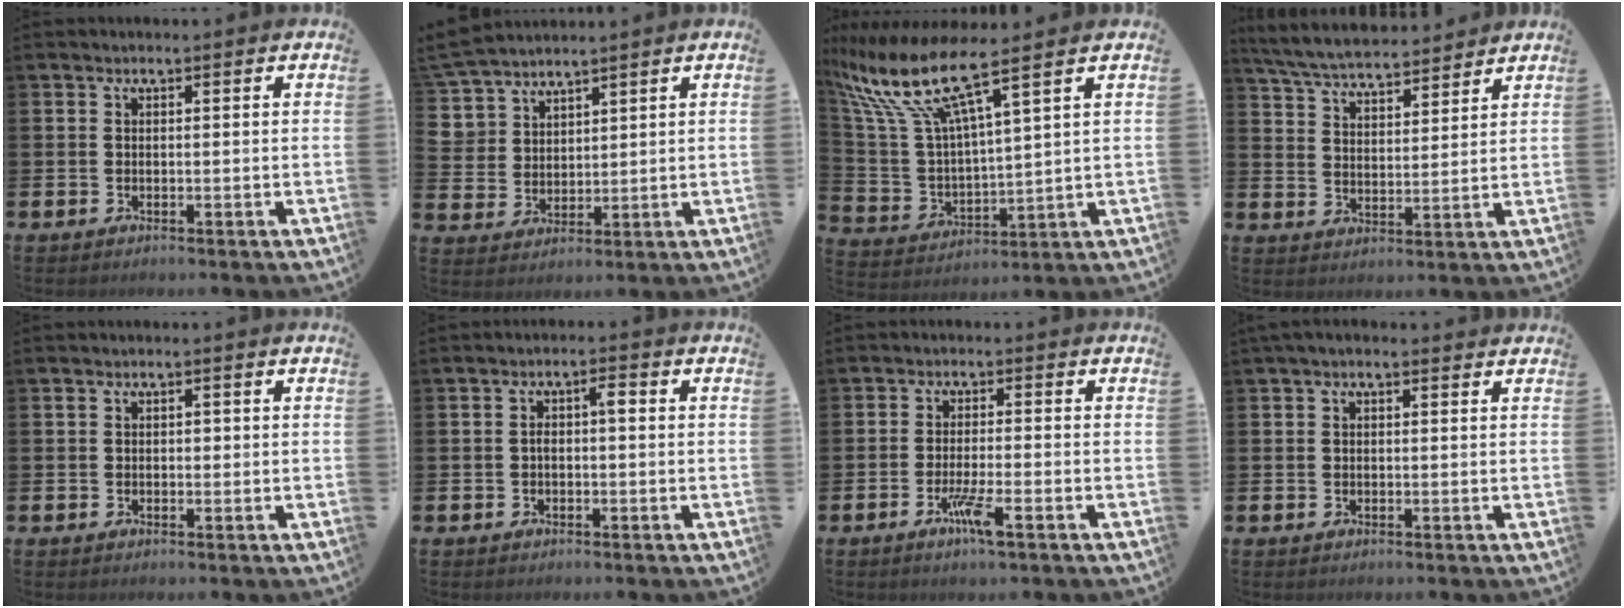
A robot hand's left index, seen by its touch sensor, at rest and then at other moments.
{"total": 5.4, "force": [4.9, 2.2, 0.3], "torque": [-0.036, -0.017, 0.093]}
{"total": 9.9, "force": [7.7, 1.7, 6.0], "torque": [-0.156, -0.039, 0.127]}
{"total": 6.3, "force": [6.1, 0.8, 1.1], "torque": [-0.044, -0.038, 0.108]}
{"total": 1.0, "force": [0.0, 0.7, 0.7], "torque": [-0.009, 0.004, -0.003]}
{"total": 2.1, "force": [-0.1, 0.8, 2.0], "torque": [-0.030, 0.001, -0.006]}
{"total": 3.8, "force": [-2.1, 0.4, 3.1], "torque": [-0.069, -0.009, -0.038]}
{"total": 1.0, "force": [0.5, 0.5, 0.8], "torque": [-0.014, 0.006, 0.008]}